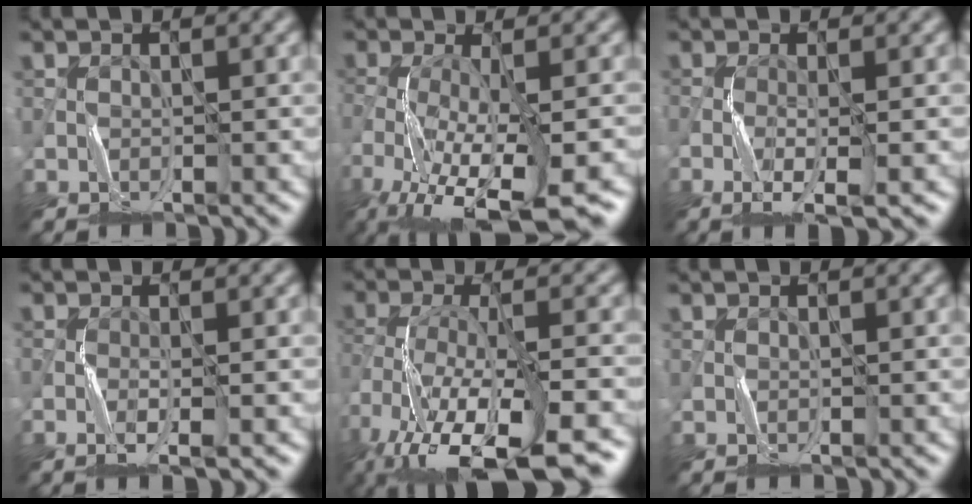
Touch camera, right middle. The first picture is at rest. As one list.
[{"total": 12.1, "force": [-7.1, 3.7, 9.2], "torque": [-0.180, -0.029, -0.099]}, {"total": 3.4, "force": [-1.4, 0.6, 3.0], "torque": [-0.062, -0.002, -0.031]}, {"total": 1.9, "force": [-0.7, 0.3, 1.7], "torque": [-0.038, 0.002, -0.017]}, {"total": 16.2, "force": [-11.1, 5.5, 10.5], "torque": [-0.176, -0.016, -0.145]}, {"total": 0.0}]